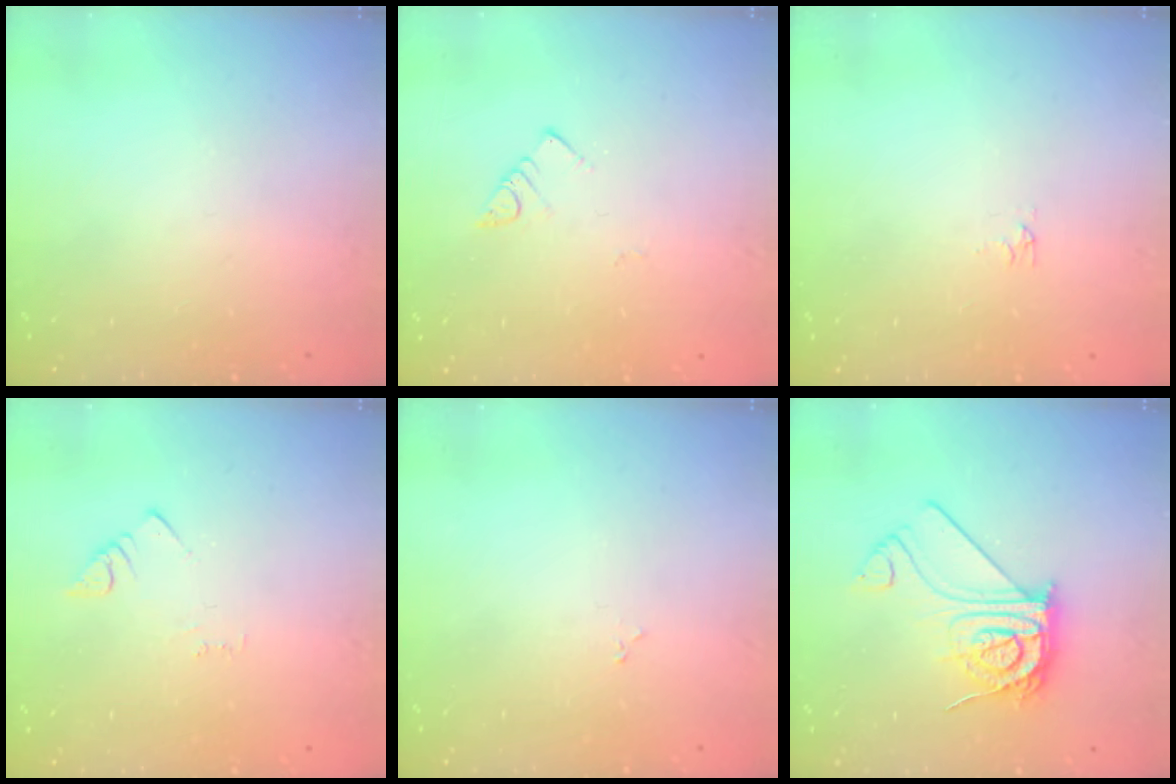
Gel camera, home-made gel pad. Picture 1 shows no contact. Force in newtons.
{"total": 3.0, "press": 3.0, "slide": 0.2}
{"total": 2.9, "press": 2.9, "slide": 0.5}
{"total": 1.5, "press": 1.5, "slide": 0.3}
{"total": 1.9, "press": 1.9, "slide": 0.3}
{"total": 13.7, "press": 13.6, "slide": 1.2}